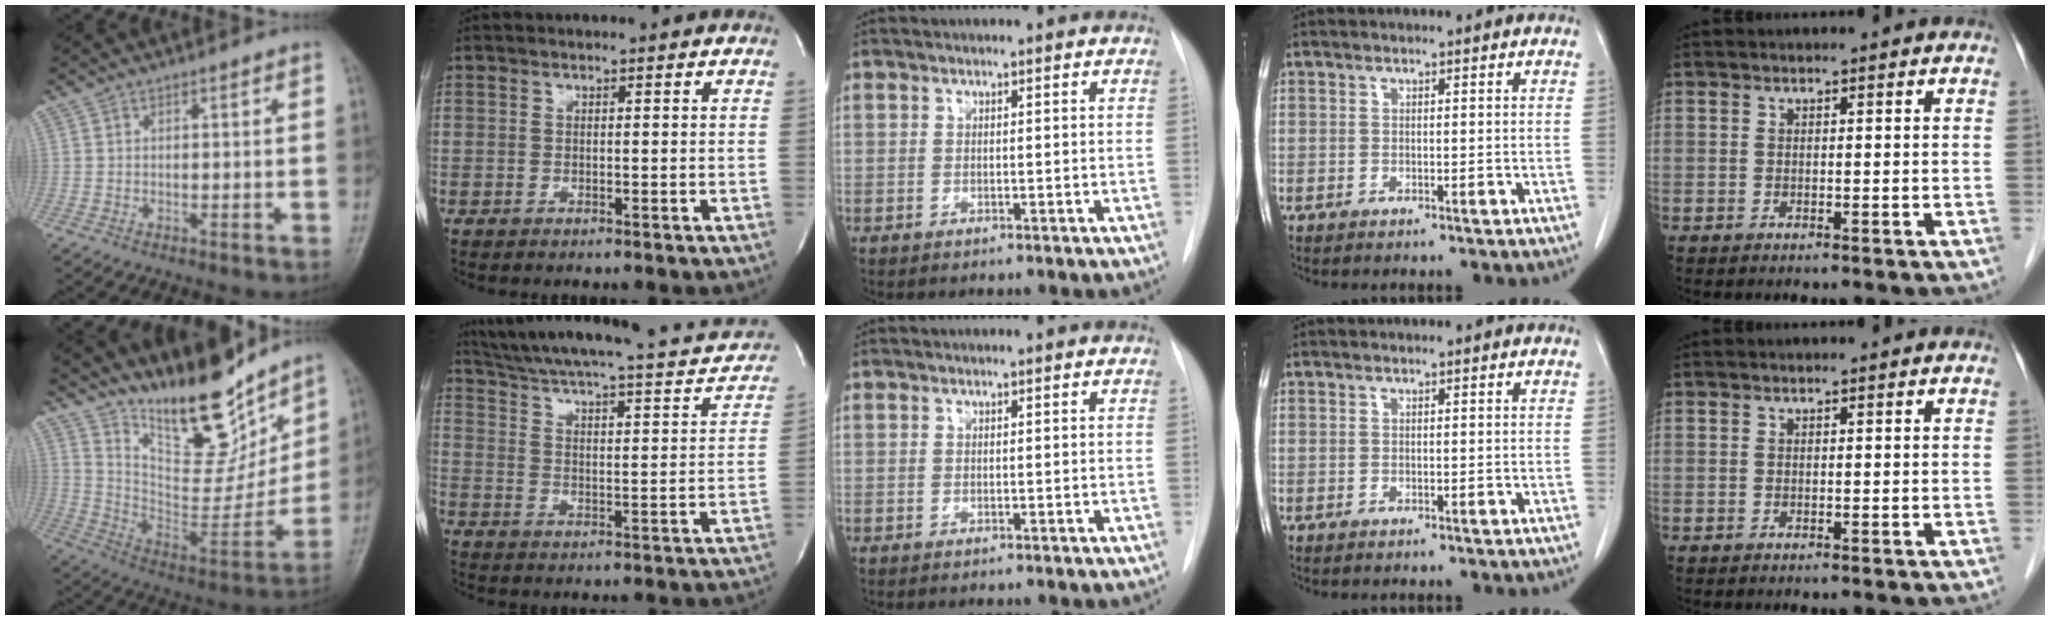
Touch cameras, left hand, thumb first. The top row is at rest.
{"thumb": {"total": 21.3, "force": [16.3, 7.4, 11.6], "torque": [-0.132, -0.109, 0.283]}, "index": {"total": 23.8, "force": [20.4, 4.6, 11.4], "torque": [-0.175, -0.012, 0.263]}}